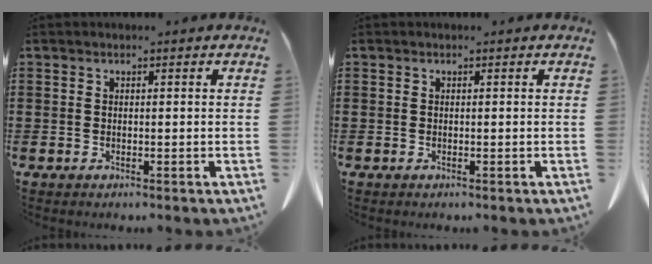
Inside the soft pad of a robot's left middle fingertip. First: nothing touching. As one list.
[{"total": 0.0}]